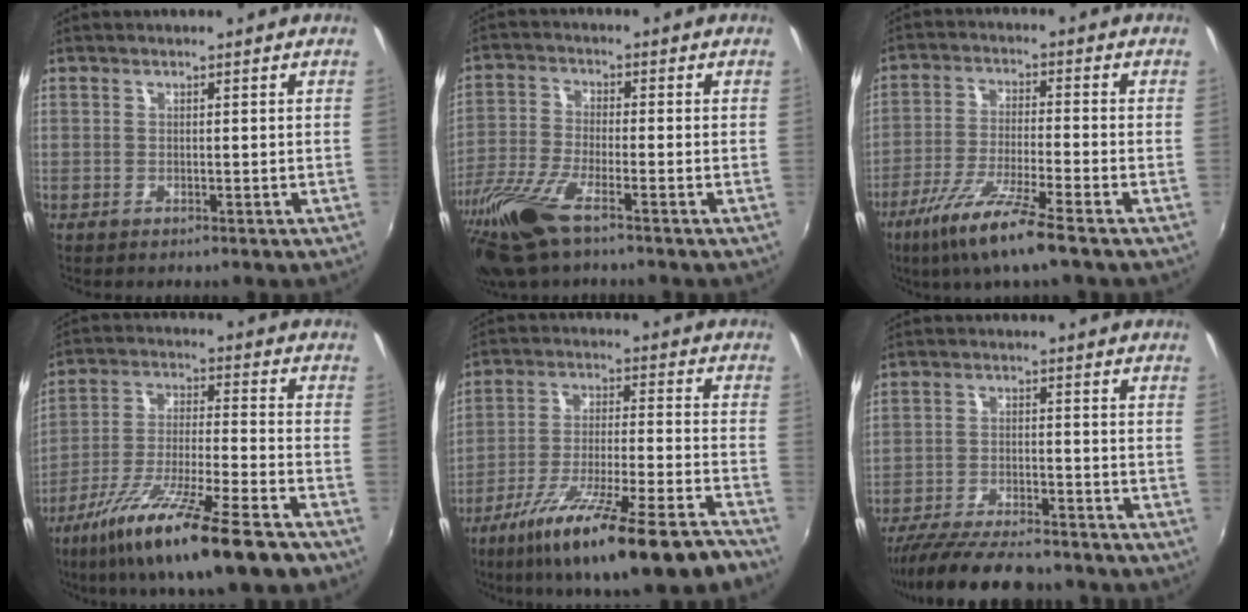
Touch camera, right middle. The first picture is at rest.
{"total": 13.0, "force": [-8.9, 2.8, 9.0], "torque": [-0.208, -0.039, -0.178]}
{"total": 11.3, "force": [-7.3, 0.4, 8.6], "torque": [-0.186, -0.026, -0.137]}
{"total": 19.9, "force": [-13.5, 2.2, 14.4], "torque": [-0.268, -0.054, -0.229]}
{"total": 21.9, "force": [-16.7, 1.2, 14.1], "torque": [-0.247, -0.060, -0.259]}
{"total": 15.2, "force": [-13.2, 3.2, 6.8], "torque": [-0.147, -0.028, -0.212]}